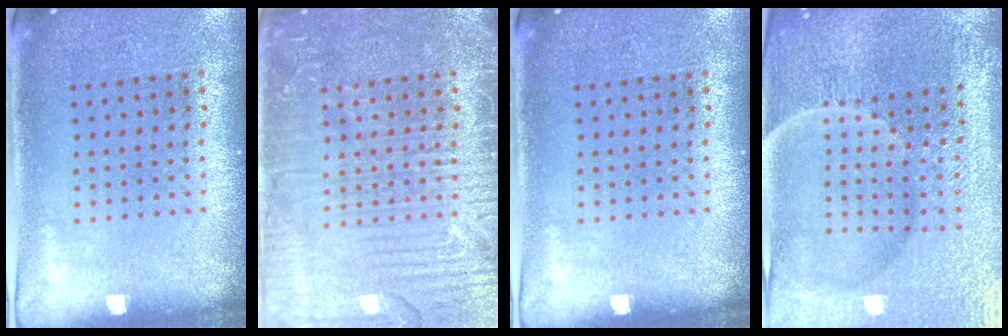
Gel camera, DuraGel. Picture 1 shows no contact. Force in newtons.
{"total": 4.2, "press": 4.2, "slide": 0.6}
{"total": 0.0}
{"total": 6.3, "press": 5.7, "slide": 2.7}